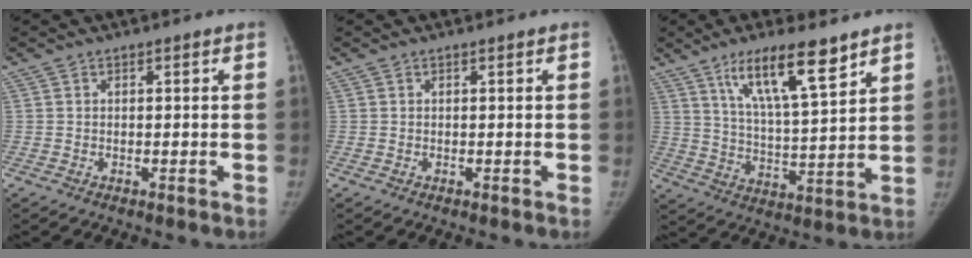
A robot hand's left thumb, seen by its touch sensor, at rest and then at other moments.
{"total": 0.0}
{"total": 13.6, "force": [8.6, 2.8, 10.2], "torque": [-0.166, -0.044, 0.156]}